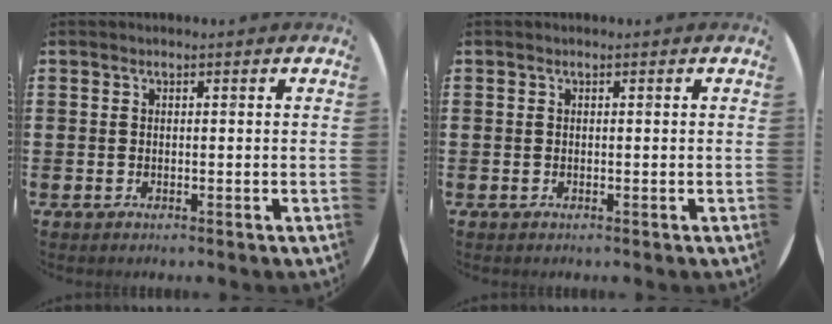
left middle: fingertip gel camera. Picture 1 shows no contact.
{"total": 0.0}